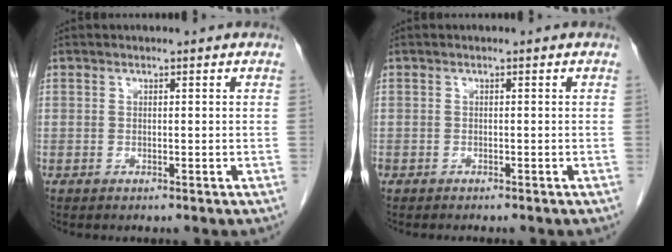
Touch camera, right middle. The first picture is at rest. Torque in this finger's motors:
{"motor_torque": [0.18, -0.10, 0.00, 0.01]}